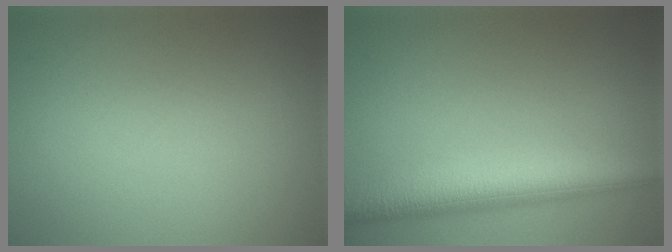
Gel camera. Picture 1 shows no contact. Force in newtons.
{"total": 6.9, "press": 6.9, "slide": 0.4}